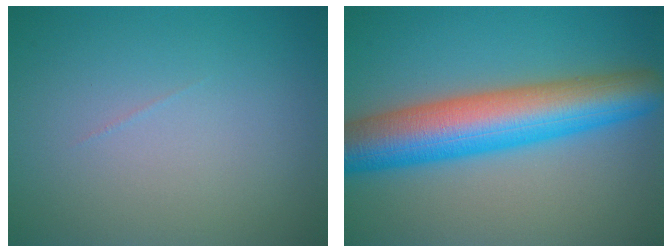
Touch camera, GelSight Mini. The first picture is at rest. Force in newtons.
{"total": 10.0, "press": 10.0, "slide": 0.2}